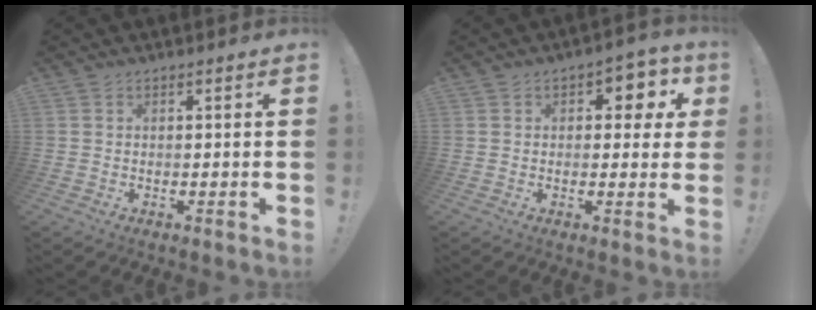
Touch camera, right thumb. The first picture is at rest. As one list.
[{"total": 5.7, "force": [2.2, 3.7, 3.7], "torque": [-0.035, -0.011, 0.032]}]